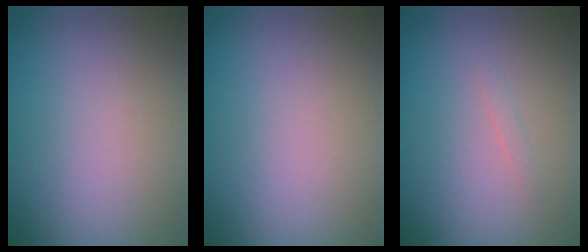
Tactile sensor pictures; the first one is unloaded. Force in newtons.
{"total": 0.0}
{"total": 0.5, "press": 0.5, "slide": 0.1}